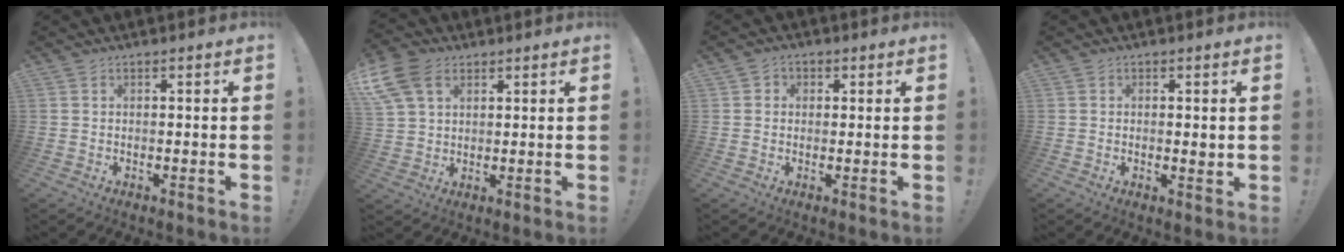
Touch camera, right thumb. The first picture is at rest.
{"total": 11.9, "force": [5.3, 7.9, 7.2], "torque": [-0.151, -0.014, 0.105]}
{"total": 2.4, "force": [0.0, 2.3, 0.9], "torque": [-0.008, 0.003, -0.001]}
{"total": 1.6, "force": [0.3, 0.8, 1.4], "torque": [-0.014, -0.005, 0.004]}